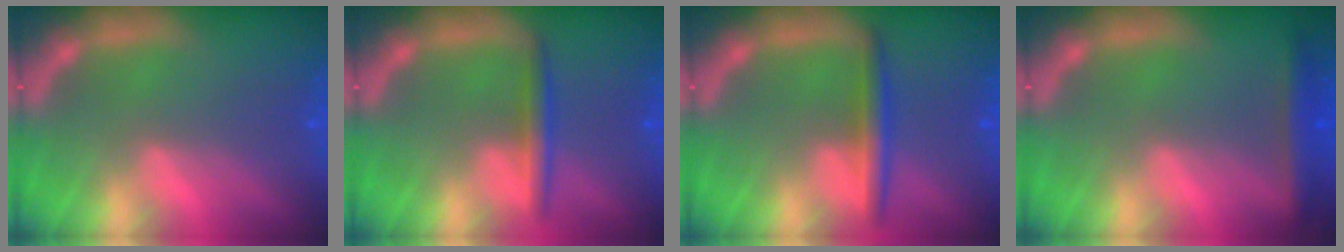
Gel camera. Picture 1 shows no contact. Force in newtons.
{"total": 2.4}
{"total": 3.0}
{"total": 3.0}